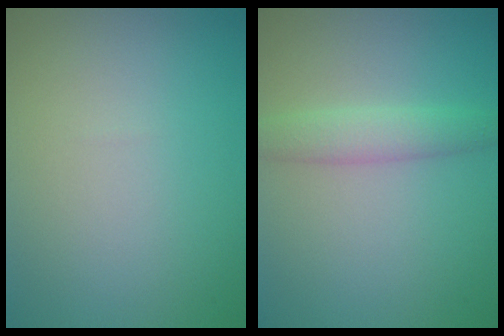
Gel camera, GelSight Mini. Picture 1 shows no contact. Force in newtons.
{"total": 2.8, "press": 2.8, "slide": 0.1}